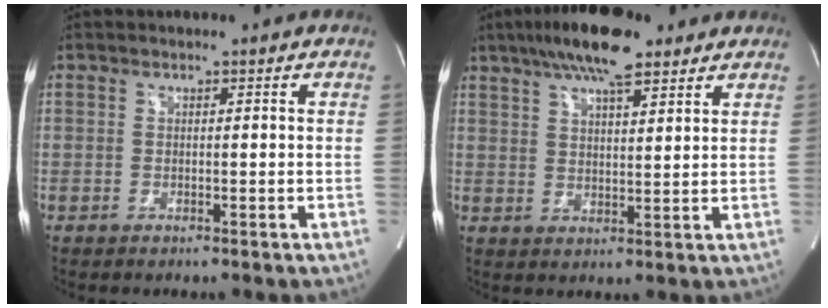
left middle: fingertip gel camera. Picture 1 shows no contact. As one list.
[{"total": 11.0, "force": [7.8, 2.6, 7.4], "torque": [-0.132, 0.020, 0.130]}]